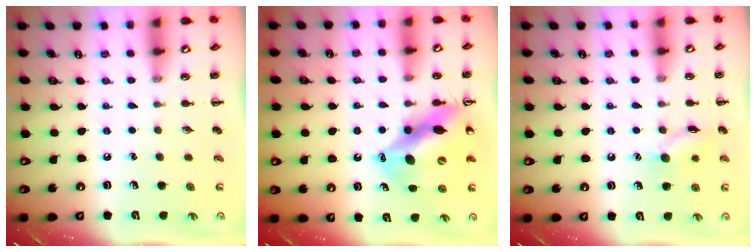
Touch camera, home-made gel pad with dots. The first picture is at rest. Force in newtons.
{"total": 14.2, "press": 13.5, "slide": 4.4}
{"total": 8.8, "press": 8.8, "slide": 0.5}